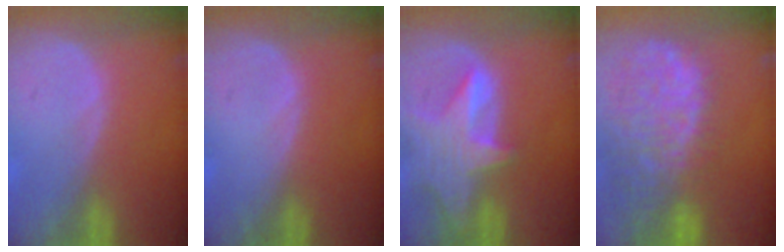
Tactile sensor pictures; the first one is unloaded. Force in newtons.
{"total": 0.0}
{"total": 8.0, "press": 7.3, "slide": 3.3}
{"total": 13.7, "press": 11.2, "slide": 7.9}